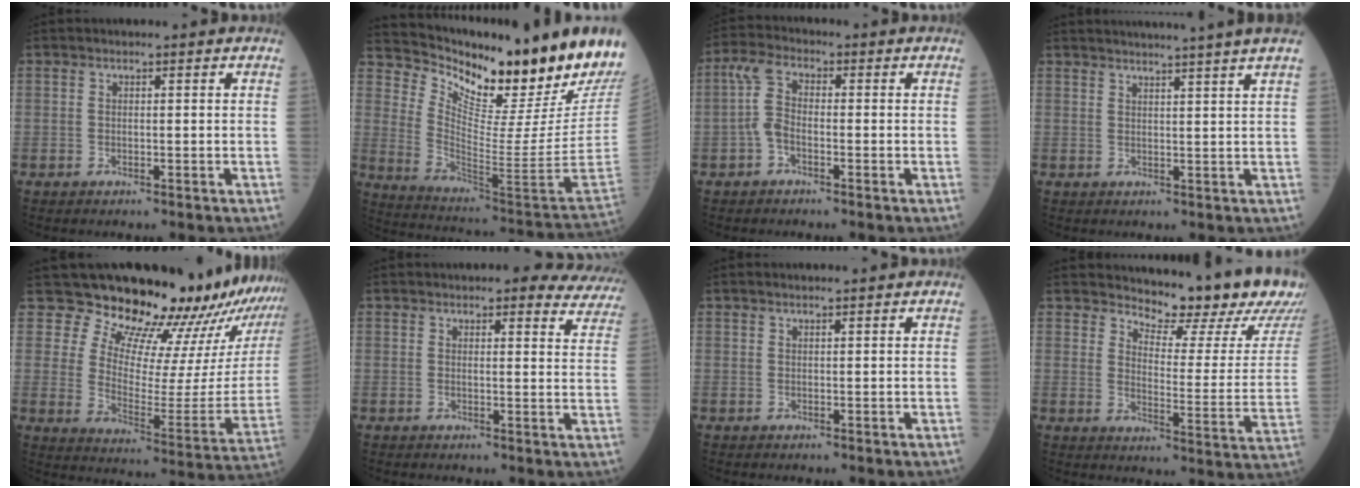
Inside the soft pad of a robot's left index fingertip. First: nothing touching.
{"total": 21.1, "force": [18.2, 0.3, 10.8], "torque": [-0.195, -0.095, 0.275]}
{"total": 4.1, "force": [-0.8, 2.0, 3.5], "torque": [-0.082, 0.012, -0.019]}
{"total": 10.4, "force": [9.4, -2.2, 3.7], "torque": [-0.044, -0.011, 0.111]}
{"total": 23.6, "force": [22.1, 2.9, 7.9], "torque": [-0.117, -0.133, 0.281]}
{"total": 10.6, "force": [9.9, 2.7, 2.6], "torque": [0.005, -0.013, 0.082]}
{"total": 2.2, "force": [2.0, 0.1, 0.8], "torque": [-0.007, 0.022, 0.036]}
{"total": 17.6, "force": [16.0, 2.0, 6.9], "torque": [-0.090, -0.087, 0.188]}